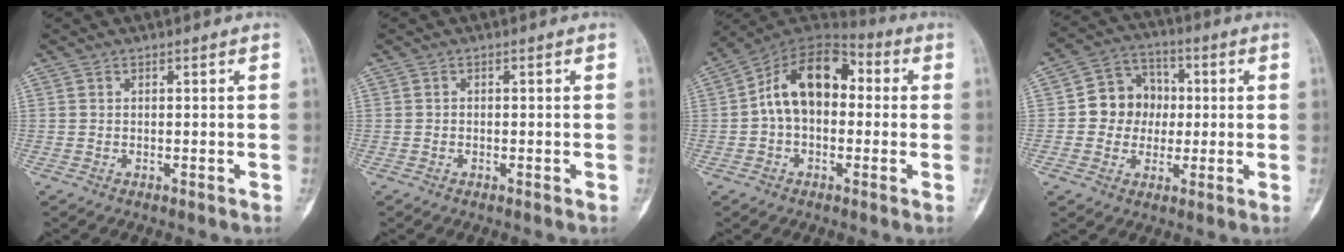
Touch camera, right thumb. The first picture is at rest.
{"total": 0.0}
{"total": 14.5, "force": [0.8, 9.5, 10.9], "torque": [-0.154, 0.045, -0.002]}
{"total": 9.8, "force": [-0.1, 8.9, 4.1], "torque": [-0.019, 0.022, -0.012]}